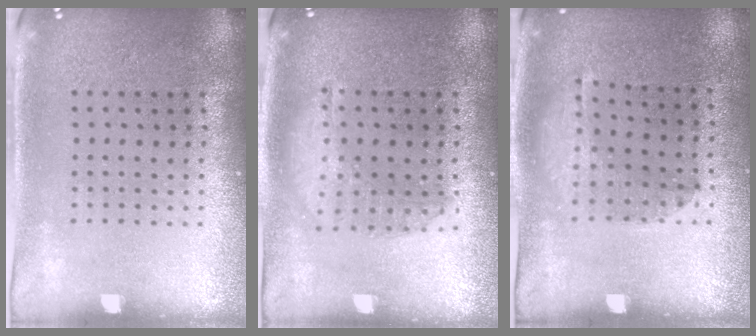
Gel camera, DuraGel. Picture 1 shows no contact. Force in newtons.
{"total": 1.4, "press": 1.3, "slide": 0.5}
{"total": 1.0, "press": 1.0, "slide": 0.2}